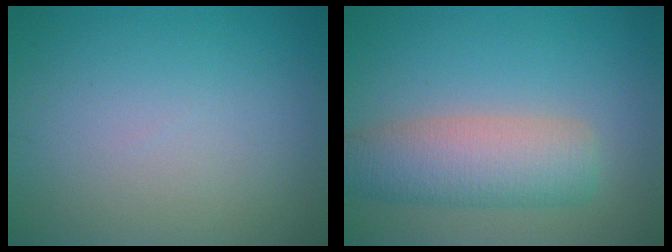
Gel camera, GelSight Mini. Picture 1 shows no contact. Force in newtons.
{"total": 6.0, "press": 6.0, "slide": 0.3}